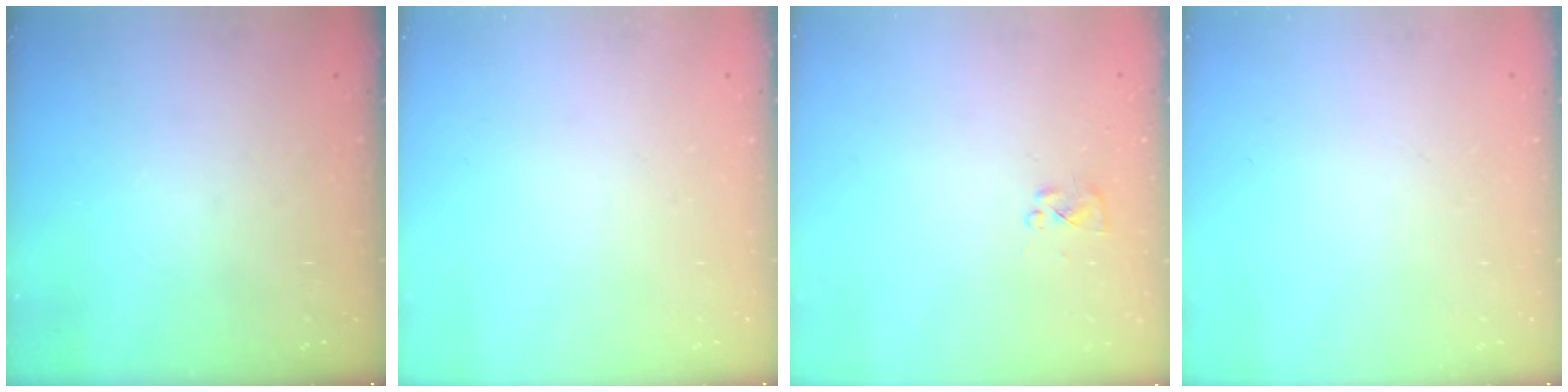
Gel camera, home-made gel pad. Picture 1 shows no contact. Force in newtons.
{"total": 0.0}
{"total": 2.5, "press": 2.4, "slide": 0.8}
{"total": 0.0}